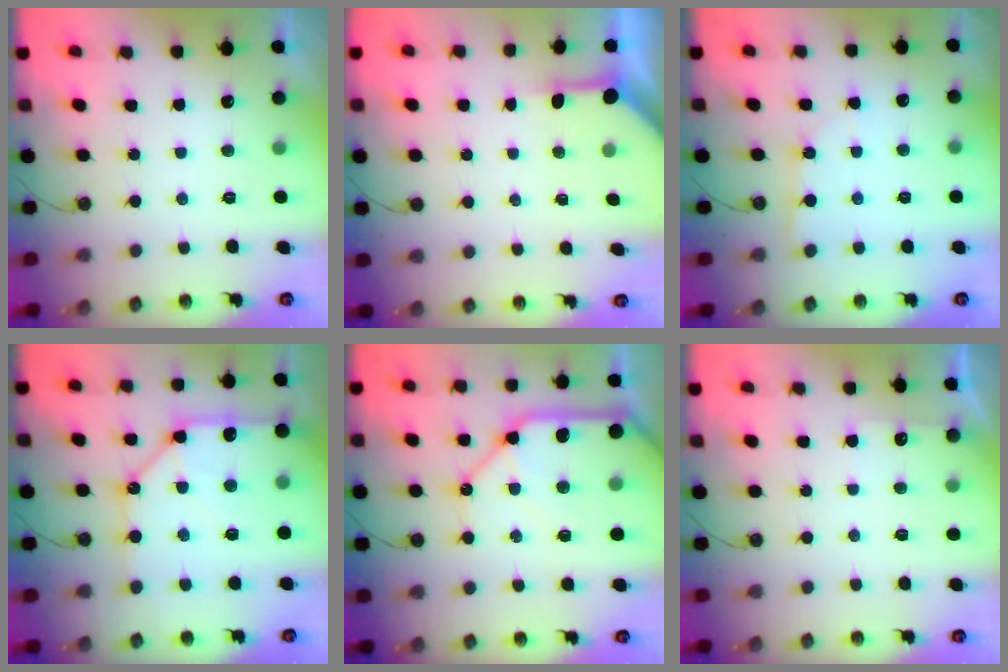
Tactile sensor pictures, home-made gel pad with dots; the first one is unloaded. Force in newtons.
{"total": 3.7, "press": 3.7, "slide": 0.2}
{"total": 3.4, "press": 3.4, "slide": 0.4}
{"total": 14.7, "press": 14.6, "slide": 1.6}
{"total": 22.6, "press": 22.3, "slide": 3.1}
{"total": 4.0, "press": 4.0, "slide": 0.6}